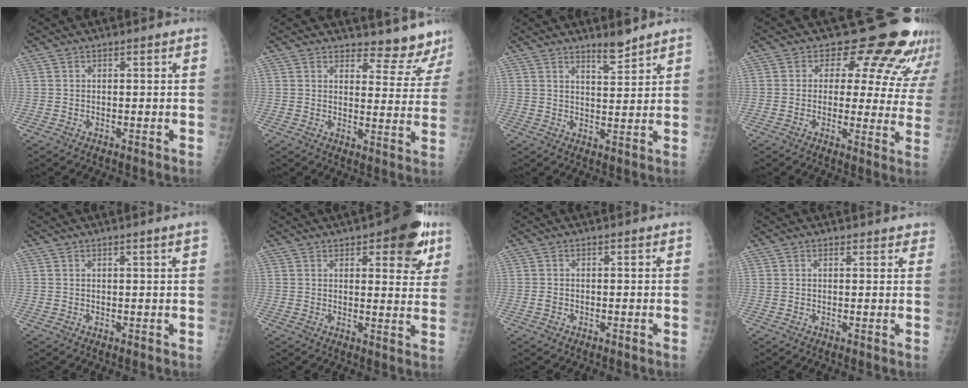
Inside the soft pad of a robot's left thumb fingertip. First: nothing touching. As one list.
[{"total": 9.4, "force": [9.1, 2.3, 0.9], "torque": [0.025, -0.088, 0.095]}, {"total": 4.5, "force": [3.9, 0.7, 2.2], "torque": [-0.027, -0.037, 0.063]}, {"total": 16.8, "force": [13.4, 7.6, 6.7], "torque": [-0.019, -0.080, 0.132]}, {"total": 2.5, "force": [1.6, -0.3, 1.9], "torque": [-0.025, -0.002, 0.024]}, {"total": 12.3, "force": [6.6, 4.6, 9.2], "torque": [-0.075, -0.026, 0.080]}, {"total": 0.9, "force": [0.2, 0.6, 0.7], "torque": [-0.010, 0.003, 0.005]}, {"total": 2.9, "force": [2.5, 1.1, 0.9], "torque": [0.014, -0.006, 0.023]}]